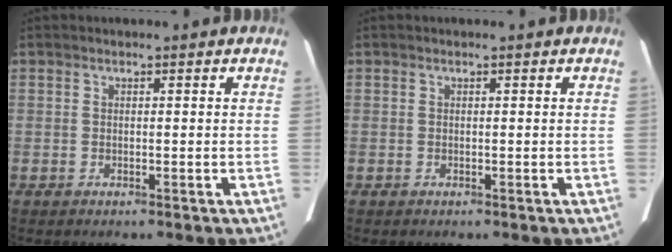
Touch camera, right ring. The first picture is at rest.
{"total": 0.0}